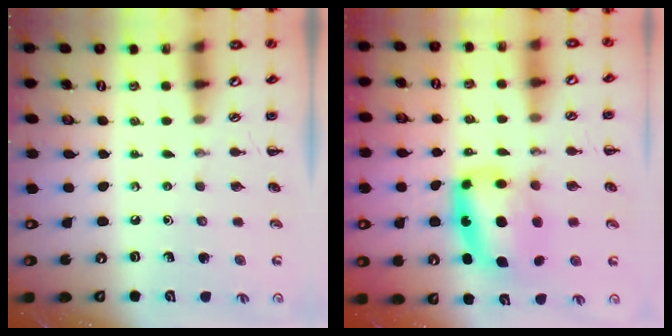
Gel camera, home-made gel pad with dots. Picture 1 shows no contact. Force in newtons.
{"total": 10.3, "press": 10.0, "slide": 2.6}